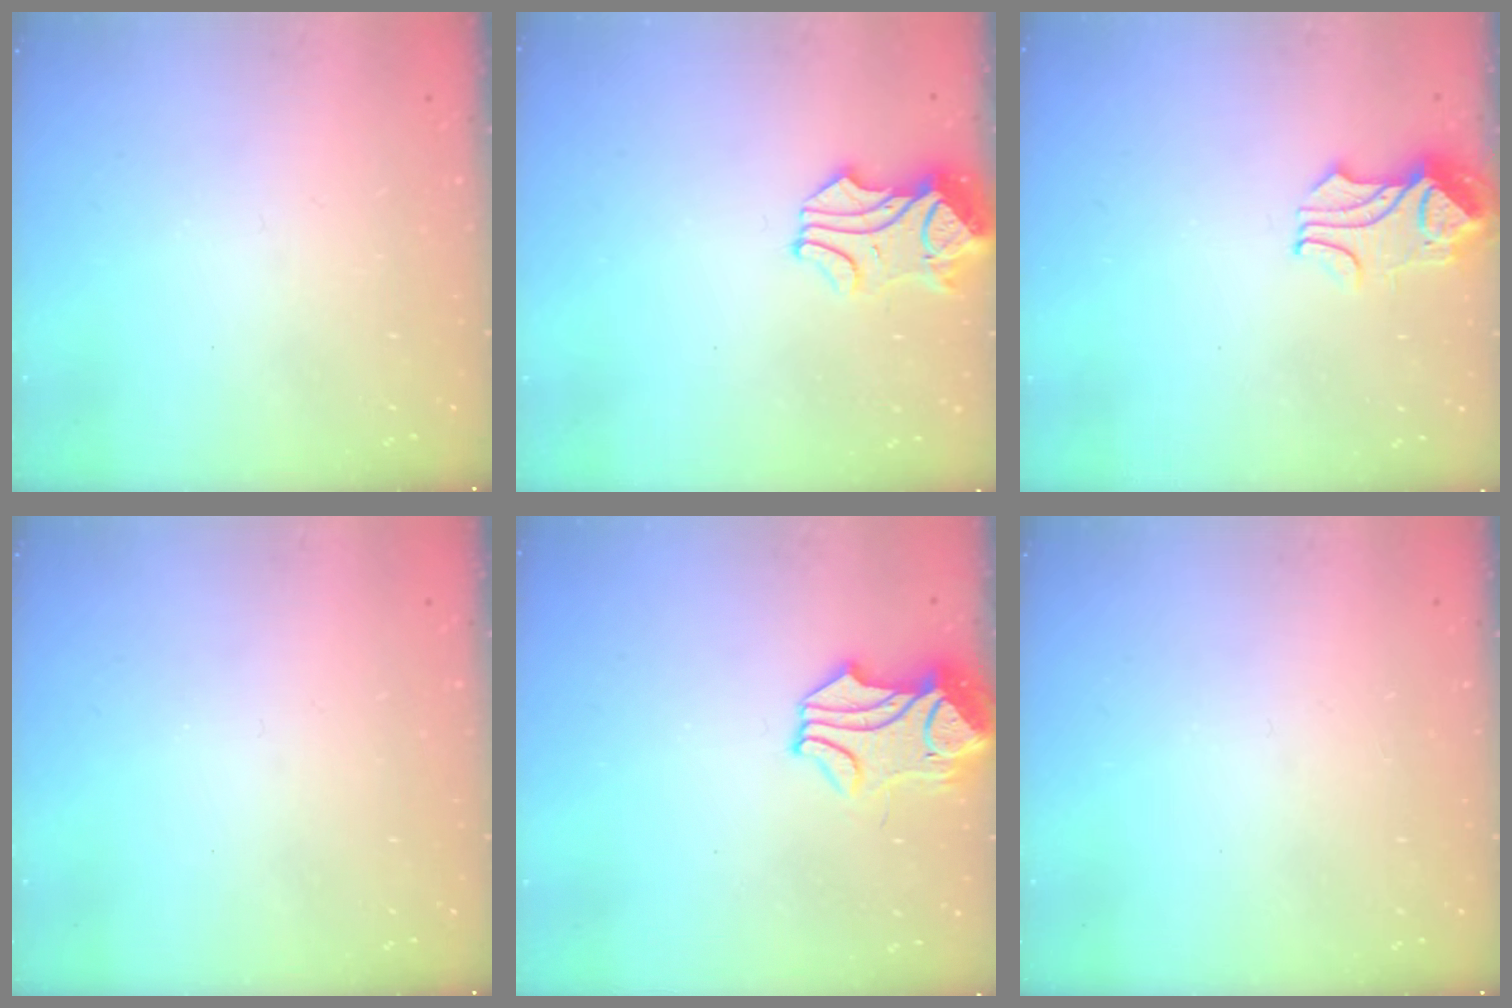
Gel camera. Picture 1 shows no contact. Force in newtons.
{"total": 1.2, "press": 0.1, "slide": 1.2}
{"total": 2.1, "press": 2.0, "slide": 0.7}
{"total": 0.0}
{"total": 1.6, "press": 0.8, "slide": 1.3}
{"total": 0.0}